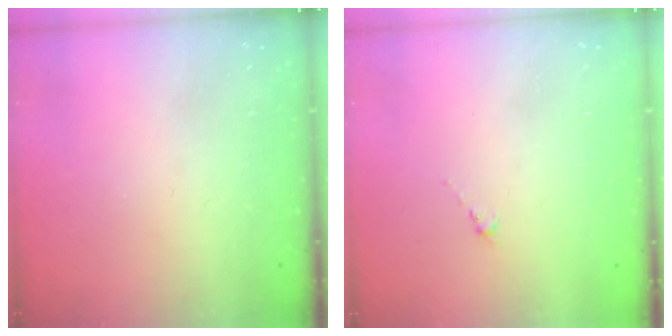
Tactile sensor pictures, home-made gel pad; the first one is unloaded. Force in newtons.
{"total": 0.0}